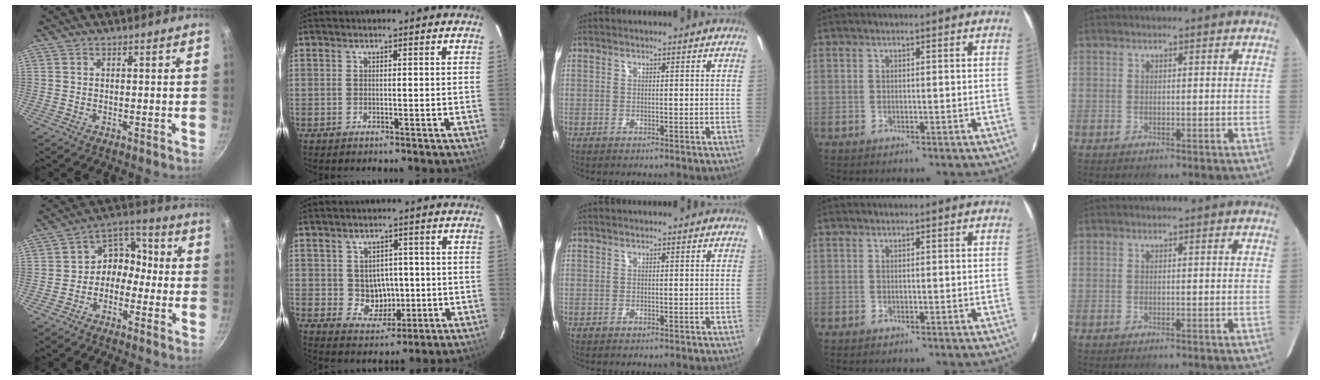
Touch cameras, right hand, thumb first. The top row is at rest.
{"thumb": {"total": 7.9, "force": [-2.3, 6.3, 4.1], "torque": [-0.023, 0.051, -0.060]}, "index": {"total": 5.8, "force": [0.0, 5.4, 2.0], "torque": [-0.040, 0.009, 0.016]}}